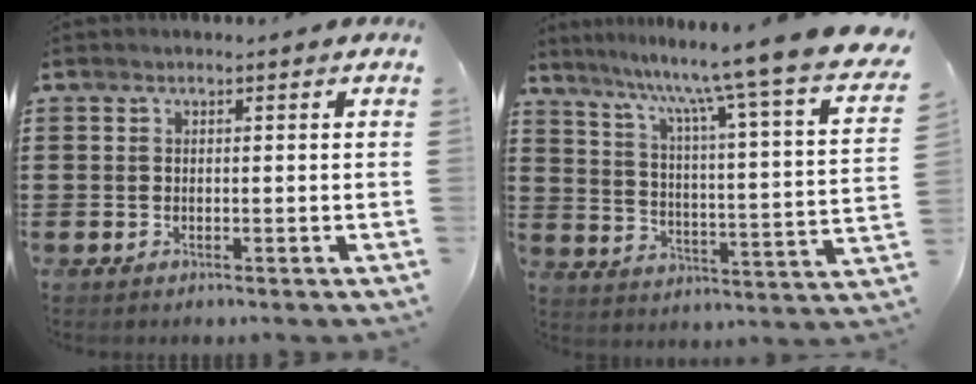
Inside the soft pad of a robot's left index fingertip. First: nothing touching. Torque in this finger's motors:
{"motor_torque": [1.65, -0.49, 0.46, 0.21]}